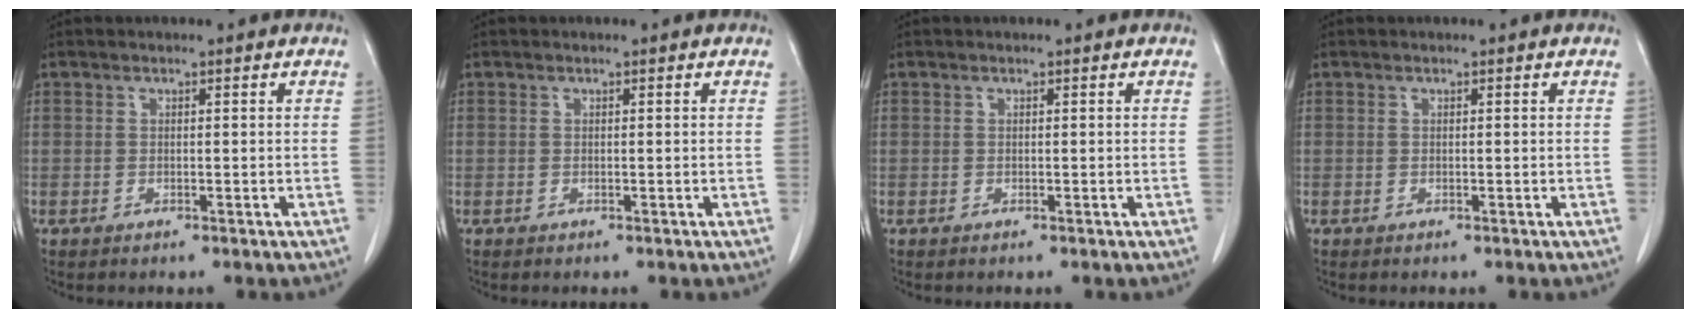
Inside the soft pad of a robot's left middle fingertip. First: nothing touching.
{"total": 0.0}
{"total": 0.0}
{"total": 0.0}